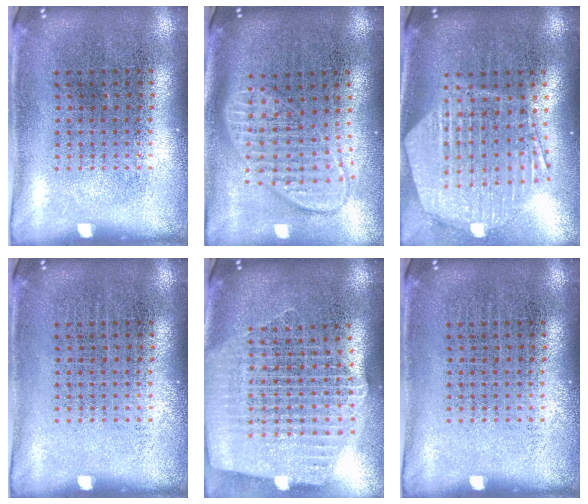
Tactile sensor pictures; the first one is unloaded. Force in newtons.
{"total": 1.9, "press": 1.5, "slide": 1.1}
{"total": 1.8, "press": 1.7, "slide": 0.7}
{"total": 0.0}
{"total": 2.7, "press": 2.3, "slide": 1.4}
{"total": 0.0}